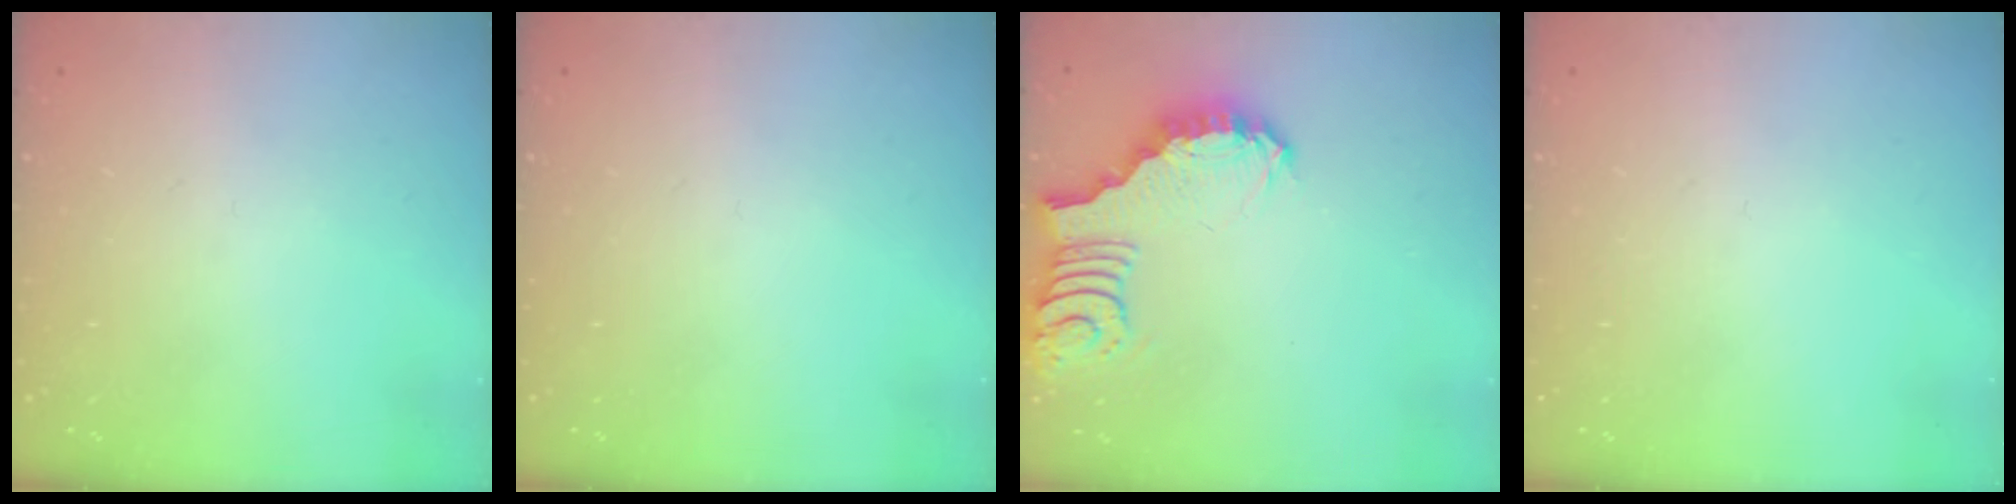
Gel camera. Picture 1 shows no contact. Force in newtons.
{"total": 0.0}
{"total": 3.2, "press": 3.2, "slide": 0.5}
{"total": 0.0}